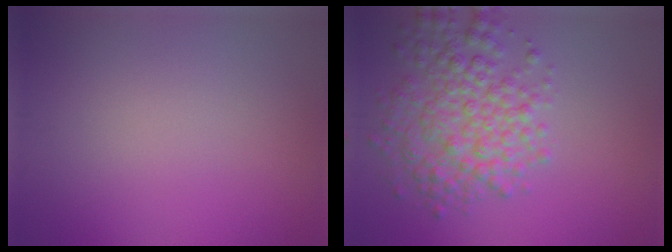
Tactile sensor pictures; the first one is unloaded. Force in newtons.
{"total": 5.5, "press": 5.5, "slide": 0.2}